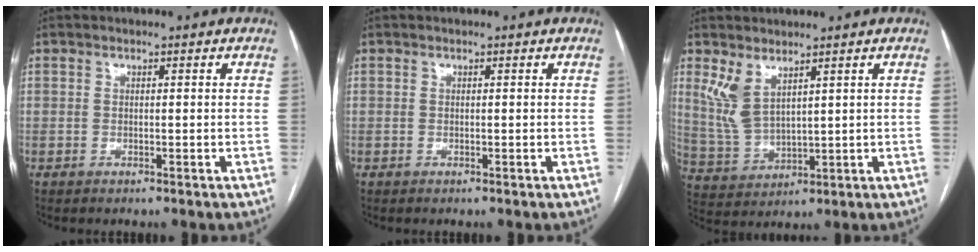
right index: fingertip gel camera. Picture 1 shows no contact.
{"total": 0.0}
{"total": 6.2, "force": [3.8, 2.6, 4.3], "torque": [-0.103, -0.002, 0.091]}